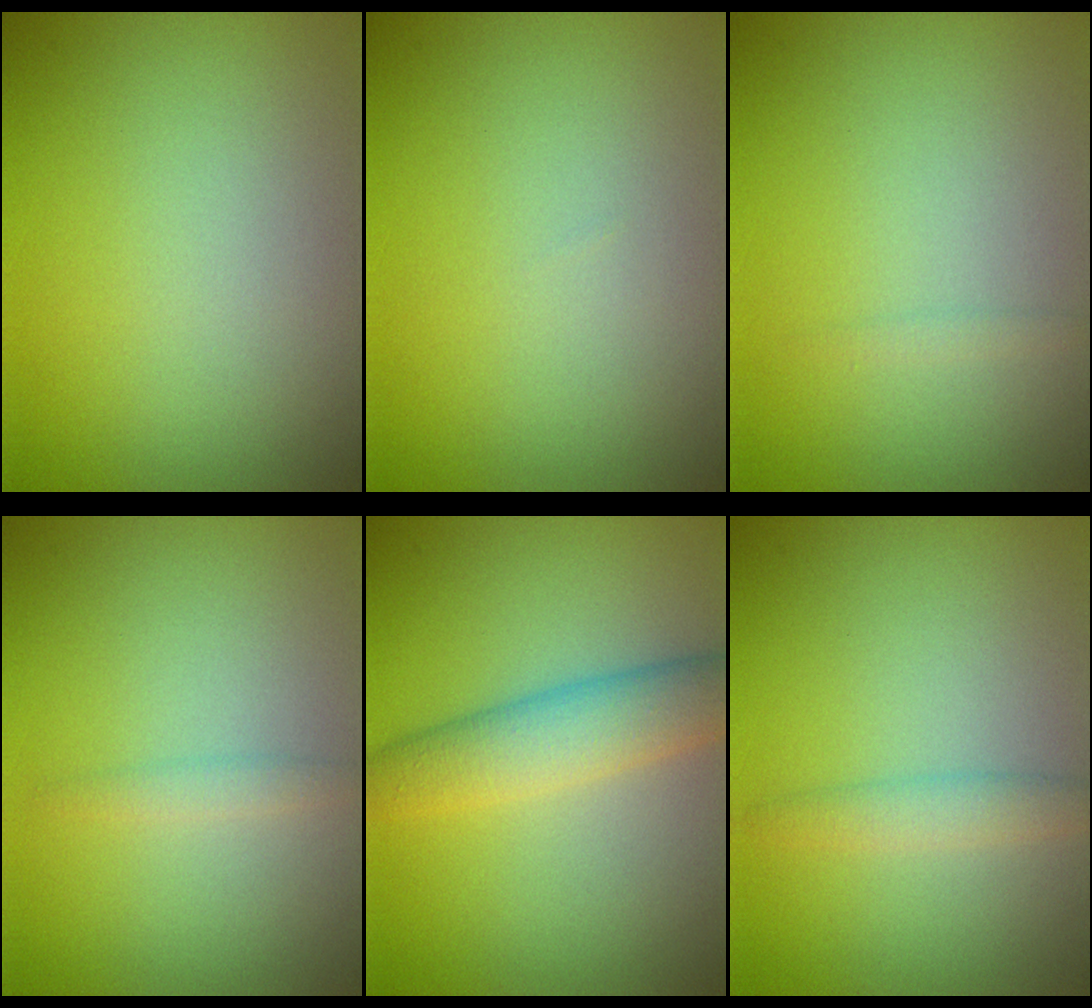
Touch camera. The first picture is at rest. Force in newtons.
{"total": 0.0}
{"total": 0.5, "press": 0.5, "slide": 0.0}
{"total": 0.9, "press": 0.9, "slide": 0.1}
{"total": 4.4, "press": 4.4, "slide": 0.2}
{"total": 1.7, "press": 1.6, "slide": 0.2}